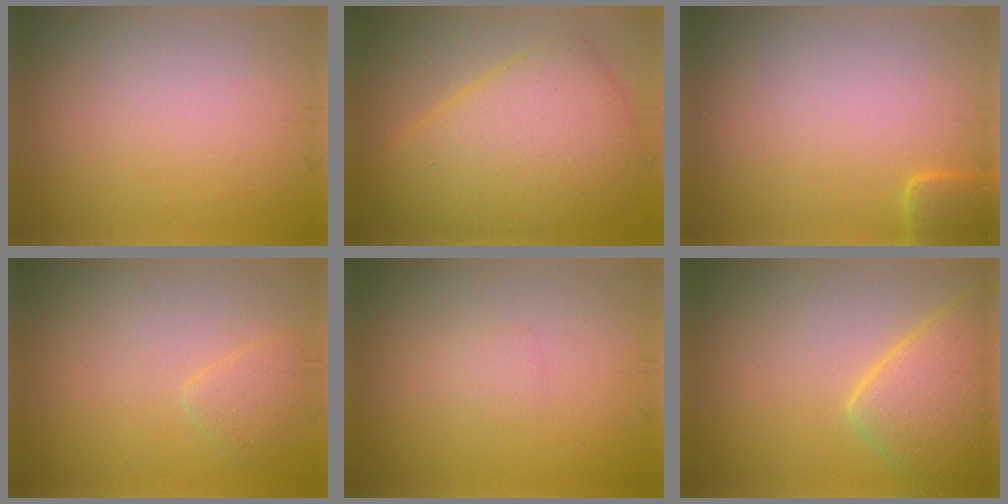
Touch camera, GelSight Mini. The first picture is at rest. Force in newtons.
{"total": 9.3, "press": 9.3, "slide": 0.1}
{"total": 1.9, "press": 1.9, "slide": 0.2}
{"total": 1.5, "press": 1.5, "slide": 0.1}
{"total": 0.9, "press": 0.9, "slide": 0.1}
{"total": 6.0, "press": 6.0, "slide": 0.3}